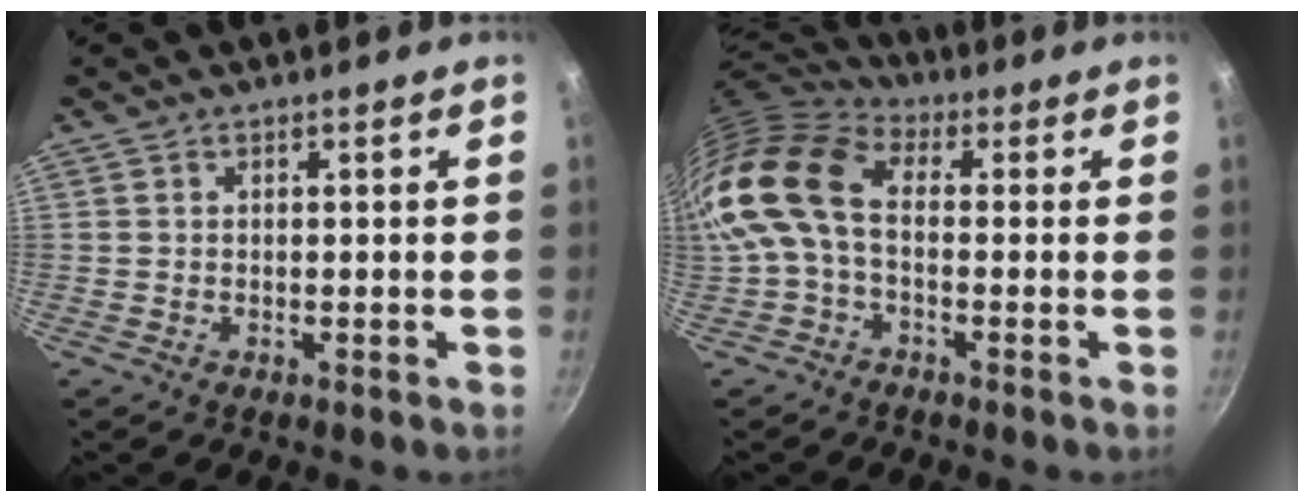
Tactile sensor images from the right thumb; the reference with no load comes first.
{"total": 13.9, "force": [-0.5, 8.4, 11.0], "torque": [-0.221, 0.023, -0.031]}